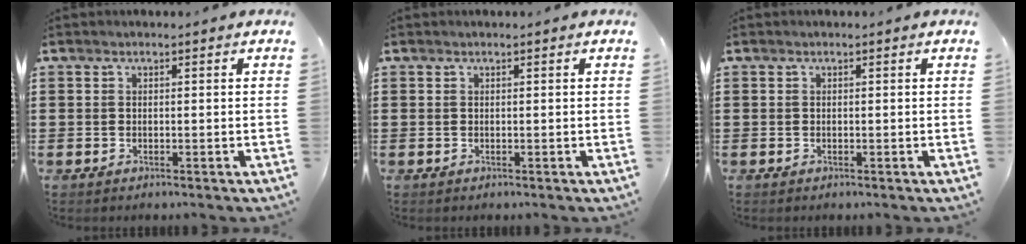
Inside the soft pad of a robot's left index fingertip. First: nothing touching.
{"total": 0.0}
{"total": 0.0}